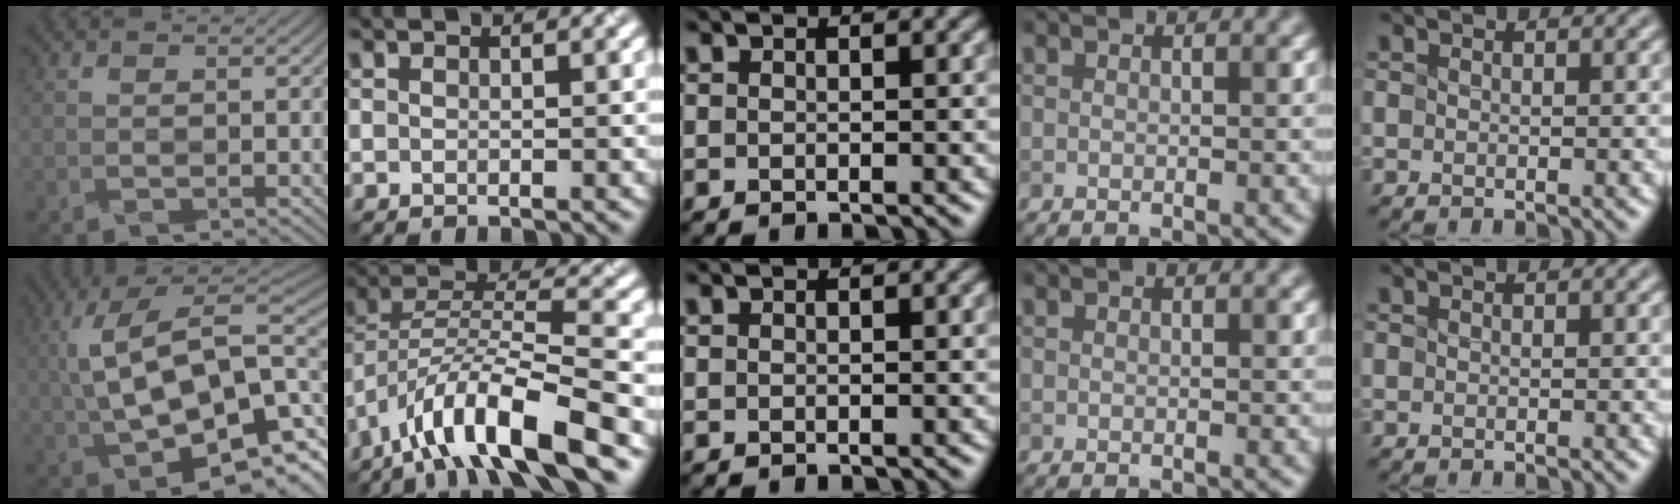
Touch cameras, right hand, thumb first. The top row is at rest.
{"thumb": {"total": 17.1, "force": [-0.1, 8.1, 15.0], "torque": [-0.246, 0.005, 0.003]}, "index": {"total": 11.2, "force": [-7.1, 2.9, 8.2], "torque": [-0.141, 0.011, -0.139]}}